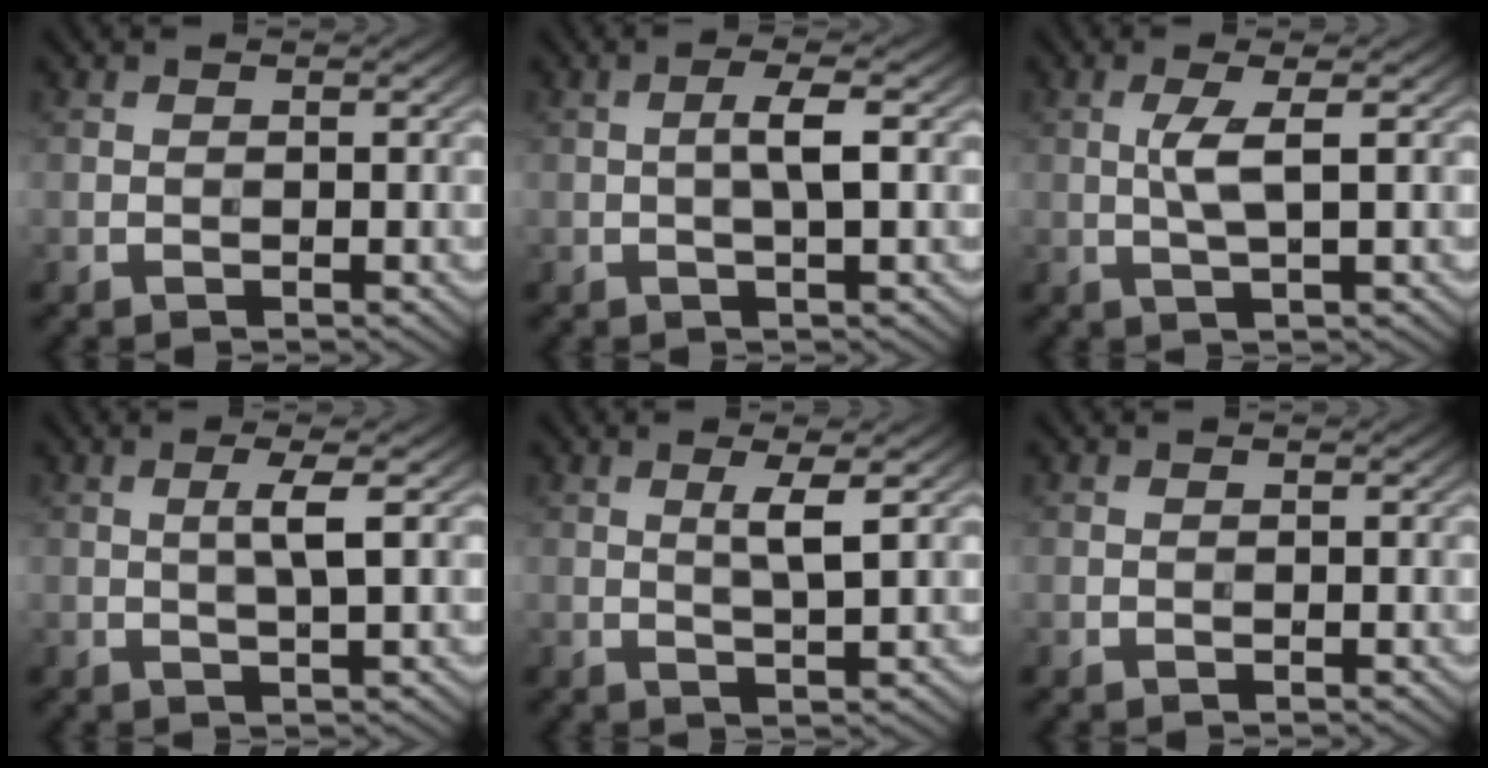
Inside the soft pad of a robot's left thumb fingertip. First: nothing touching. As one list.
[{"total": 2.9, "force": [0.0, 0.4, 2.9], "torque": [-0.054, 0.007, -0.003]}, {"total": 3.3, "force": [0.5, 0.4, 3.2], "torque": [-0.070, 0.004, 0.009]}, {"total": 2.7, "force": [0.5, 0.0, 2.6], "torque": [-0.051, 0.006, 0.009]}, {"total": 2.8, "force": [1.0, 0.2, 2.6], "torque": [-0.054, 0.001, 0.020]}, {"total": 0.0}]